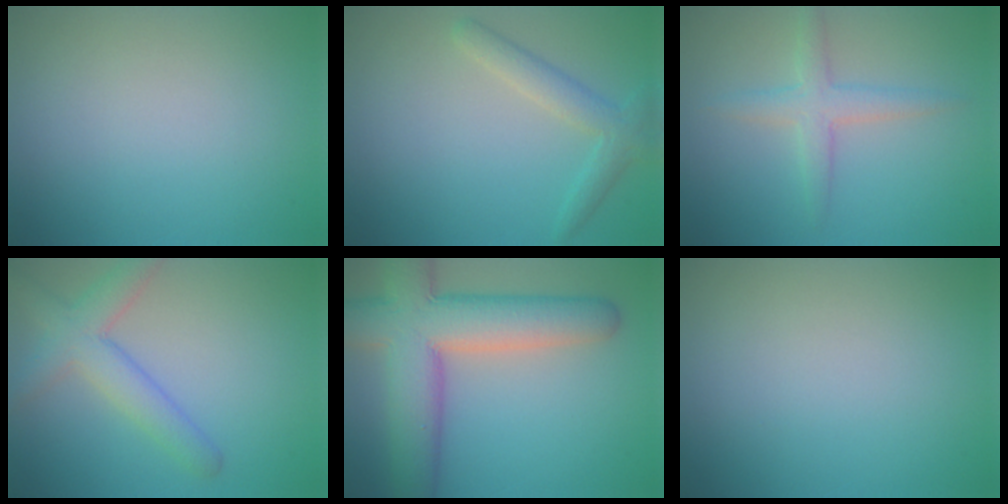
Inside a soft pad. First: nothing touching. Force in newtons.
{"total": 2.7, "press": 2.7, "slide": 0.1}
{"total": 2.7, "press": 2.7, "slide": 0.1}
{"total": 4.1, "press": 4.1, "slide": 0.2}
{"total": 10.2, "press": 10.2, "slide": 0.8}
{"total": 0.0}